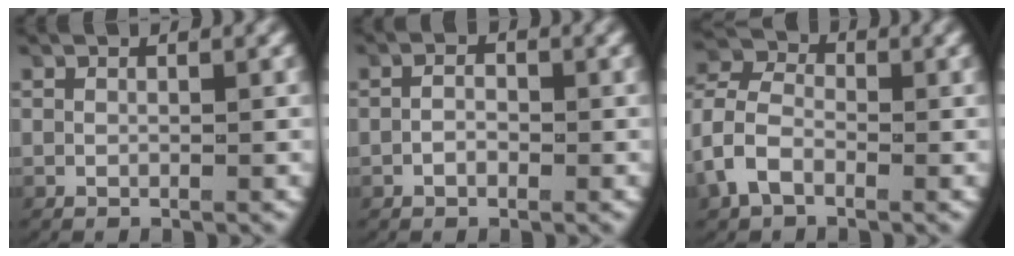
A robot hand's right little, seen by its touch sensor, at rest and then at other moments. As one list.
[{"total": 1.3, "force": [-0.6, 0.7, 0.9], "torque": [-0.016, -0.005, -0.011]}, {"total": 5.5, "force": [-0.1, 4.9, 2.5], "torque": [-0.074, -0.004, -0.011]}]